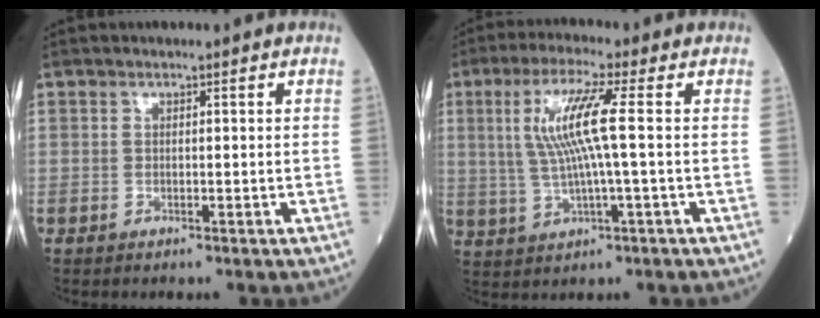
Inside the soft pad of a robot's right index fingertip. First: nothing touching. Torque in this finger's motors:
{"motor_torque": [0.37, 0.11, 0.71, 0.21]}